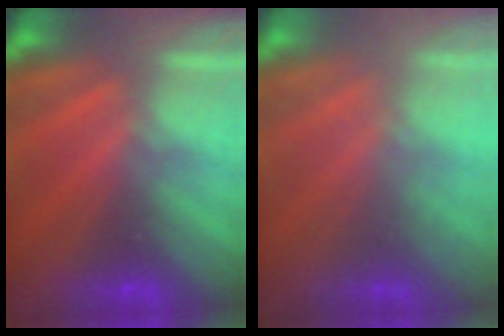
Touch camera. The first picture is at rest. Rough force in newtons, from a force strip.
{"total": 1.8}